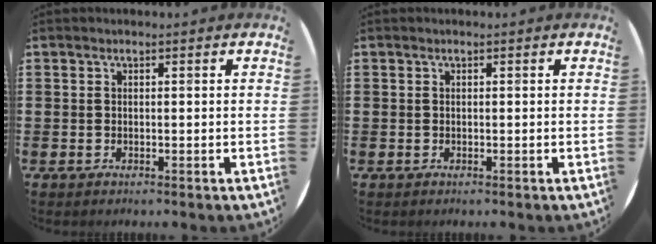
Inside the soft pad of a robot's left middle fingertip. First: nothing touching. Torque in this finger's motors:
{"motor_torque": [0.25, -0.17, -0.25, -0.08]}